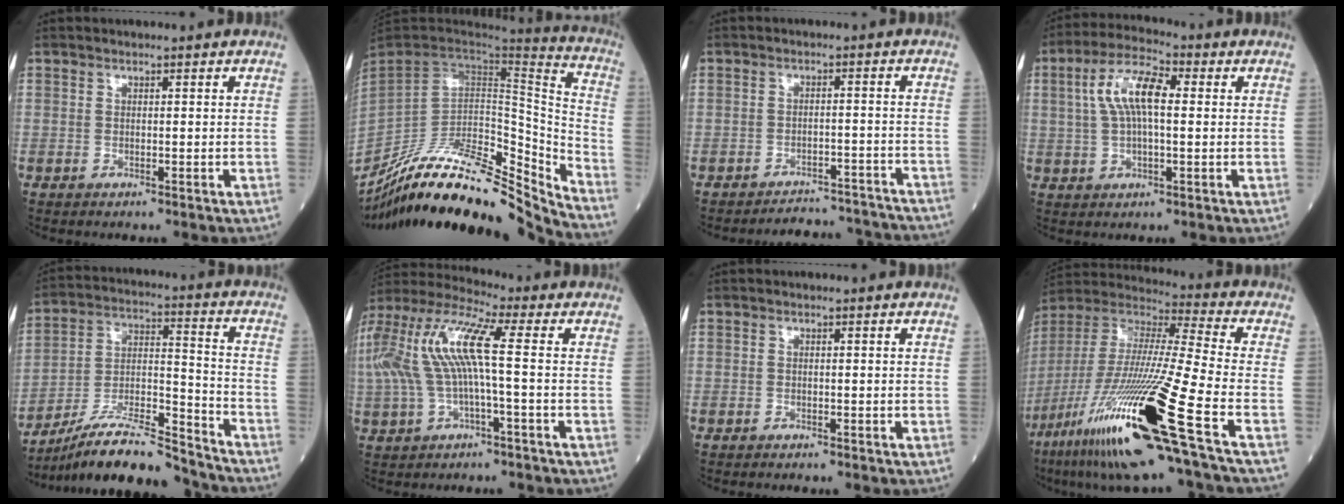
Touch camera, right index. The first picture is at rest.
{"total": 28.1, "force": [-24.7, 2.9, 12.9], "torque": [-0.204, -0.021, -0.400]}
{"total": 9.2, "force": [-9.1, 1.7, -0.1], "torque": [0.017, 0.023, -0.107]}
{"total": 8.7, "force": [1.6, 2.8, 8.1], "torque": [-0.166, 0.024, 0.028]}
{"total": 17.0, "force": [-15.4, 1.5, 7.0], "torque": [-0.136, 0.015, -0.274]}
{"total": 13.3, "force": [0.5, 2.3, 13.1], "torque": [-0.289, 0.037, 0.002]}
{"total": 0.0}
{"total": 27.6, "force": [-13.4, 0.2, 24.1], "torque": [-0.479, -0.063, -0.251]}